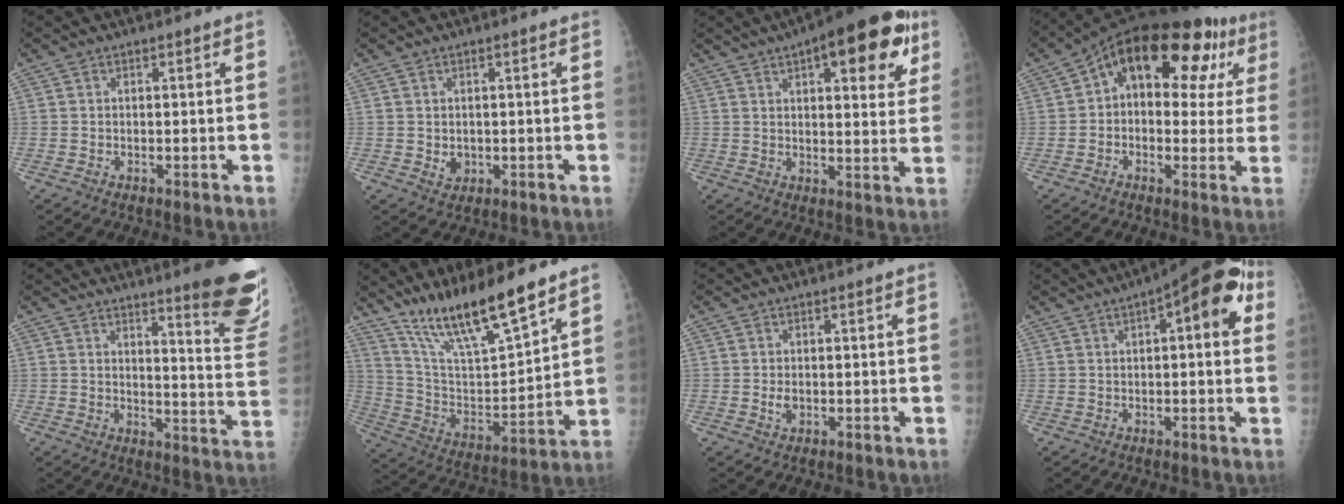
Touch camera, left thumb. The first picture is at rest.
{"total": 2.3, "force": [-0.1, 1.9, 1.3], "torque": [-0.013, -0.001, 0.006]}
{"total": 18.3, "force": [8.3, 6.9, 14.8], "torque": [-0.164, -0.010, 0.104]}
{"total": 19.6, "force": [6.6, 11.3, 14.6], "torque": [-0.161, 0.037, 0.083]}
{"total": 15.4, "force": [10.9, 2.1, 10.7], "torque": [-0.103, -0.085, 0.135]}
{"total": 18.8, "force": [14.2, 3.3, 12.0], "torque": [-0.190, -0.072, 0.266]}
{"total": 1.8, "force": [-0.2, 1.2, 1.3], "torque": [-0.021, -0.001, -0.001]}
{"total": 13.5, "force": [4.4, 4.7, 11.9], "torque": [-0.131, 0.021, 0.049]}